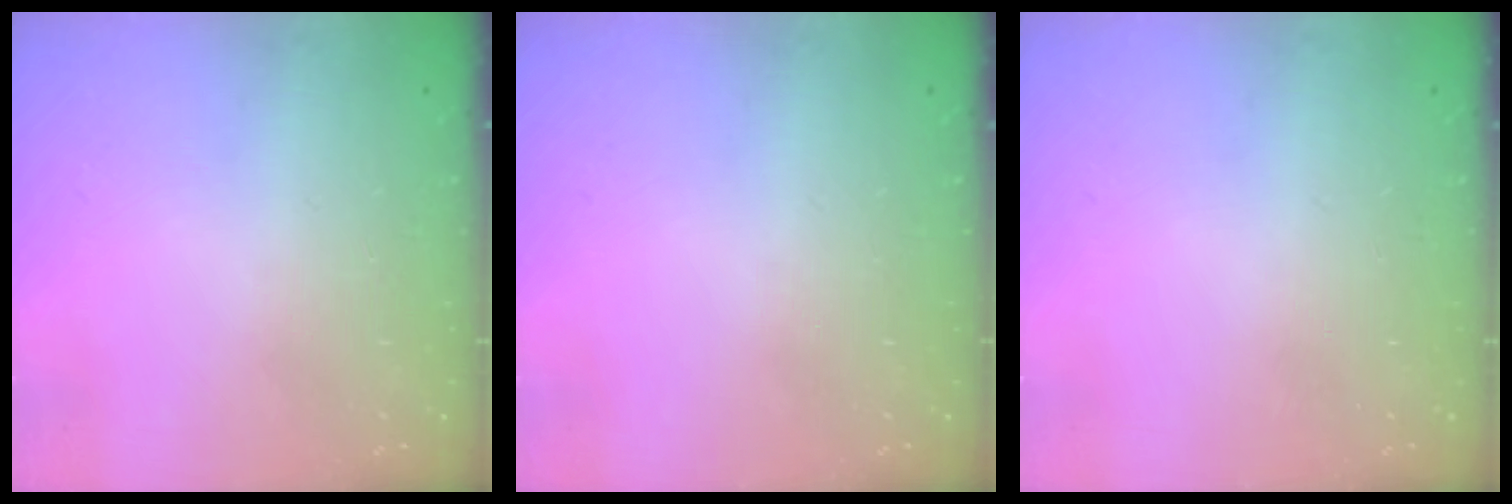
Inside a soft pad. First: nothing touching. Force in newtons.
{"total": 0.0}
{"total": 0.0}